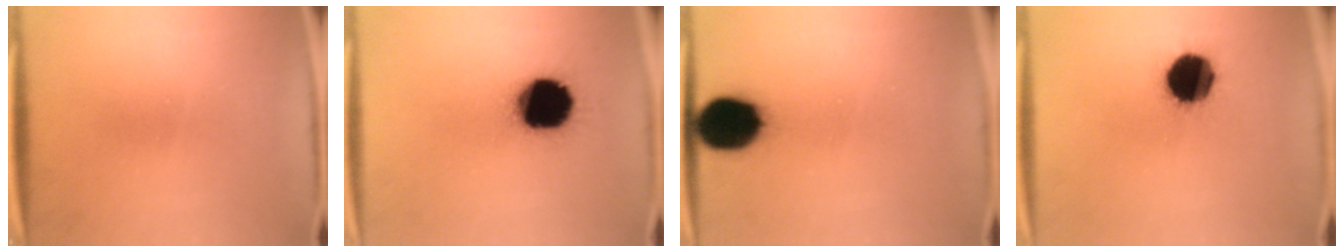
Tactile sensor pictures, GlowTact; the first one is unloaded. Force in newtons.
{"total": 20.0}
{"total": 13.9}
{"total": 14.9}